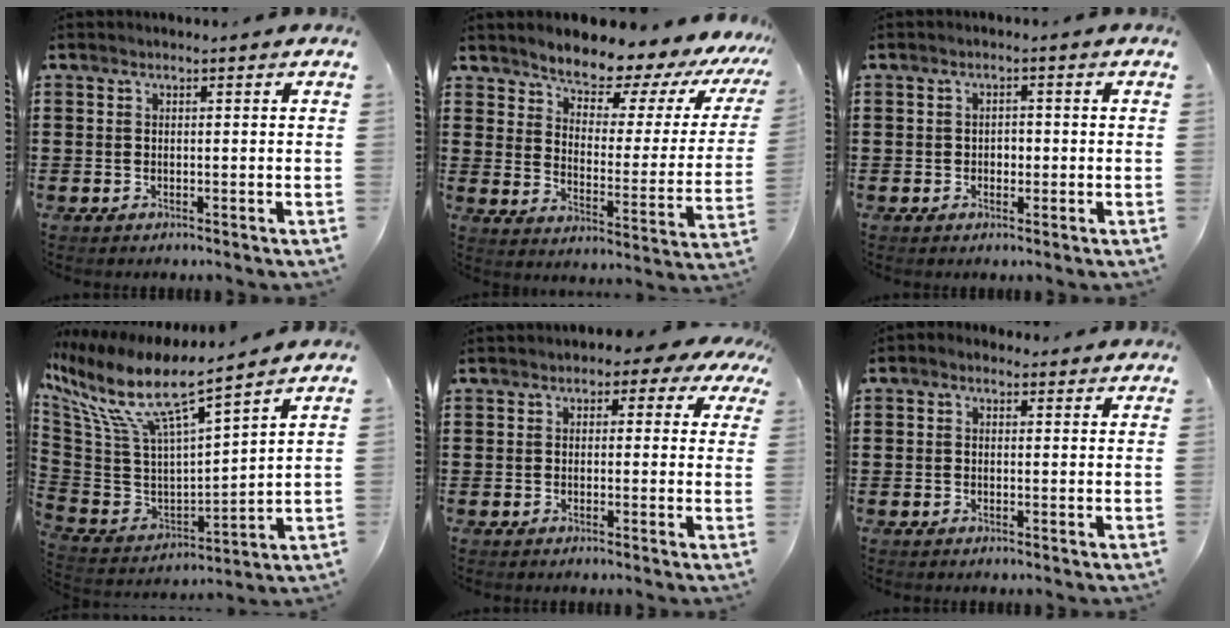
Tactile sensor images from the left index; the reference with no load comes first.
{"total": 6.0, "force": [5.6, 1.8, 1.3], "torque": [-0.046, -0.054, 0.090]}
{"total": 1.5, "force": [-0.3, 1.1, 0.9], "torque": [-0.021, 0.005, -0.008]}
{"total": 11.0, "force": [6.9, 2.1, 8.3], "torque": [-0.186, -0.044, 0.112]}
{"total": 2.0, "force": [-0.1, 1.7, 1.0], "torque": [-0.019, 0.006, -0.007]}
{"total": 1.2, "force": [0.1, 1.1, 0.4], "torque": [-0.011, 0.005, 0.000]}